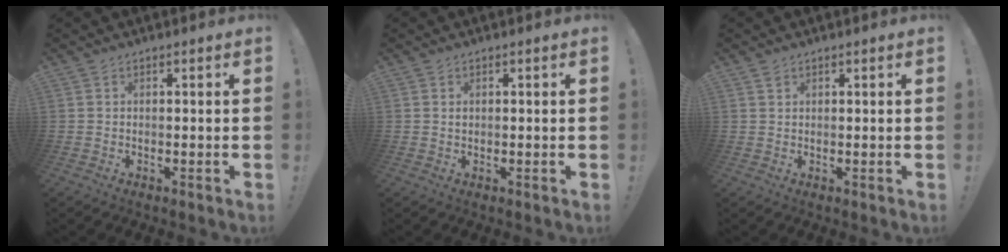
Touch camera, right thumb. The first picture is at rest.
{"total": 0.7, "force": [0.3, 0.5, 0.2], "torque": [0.003, 0.000, 0.005]}
{"total": 1.1, "force": [0.8, 0.7, 0.2], "torque": [0.001, -0.002, 0.015]}